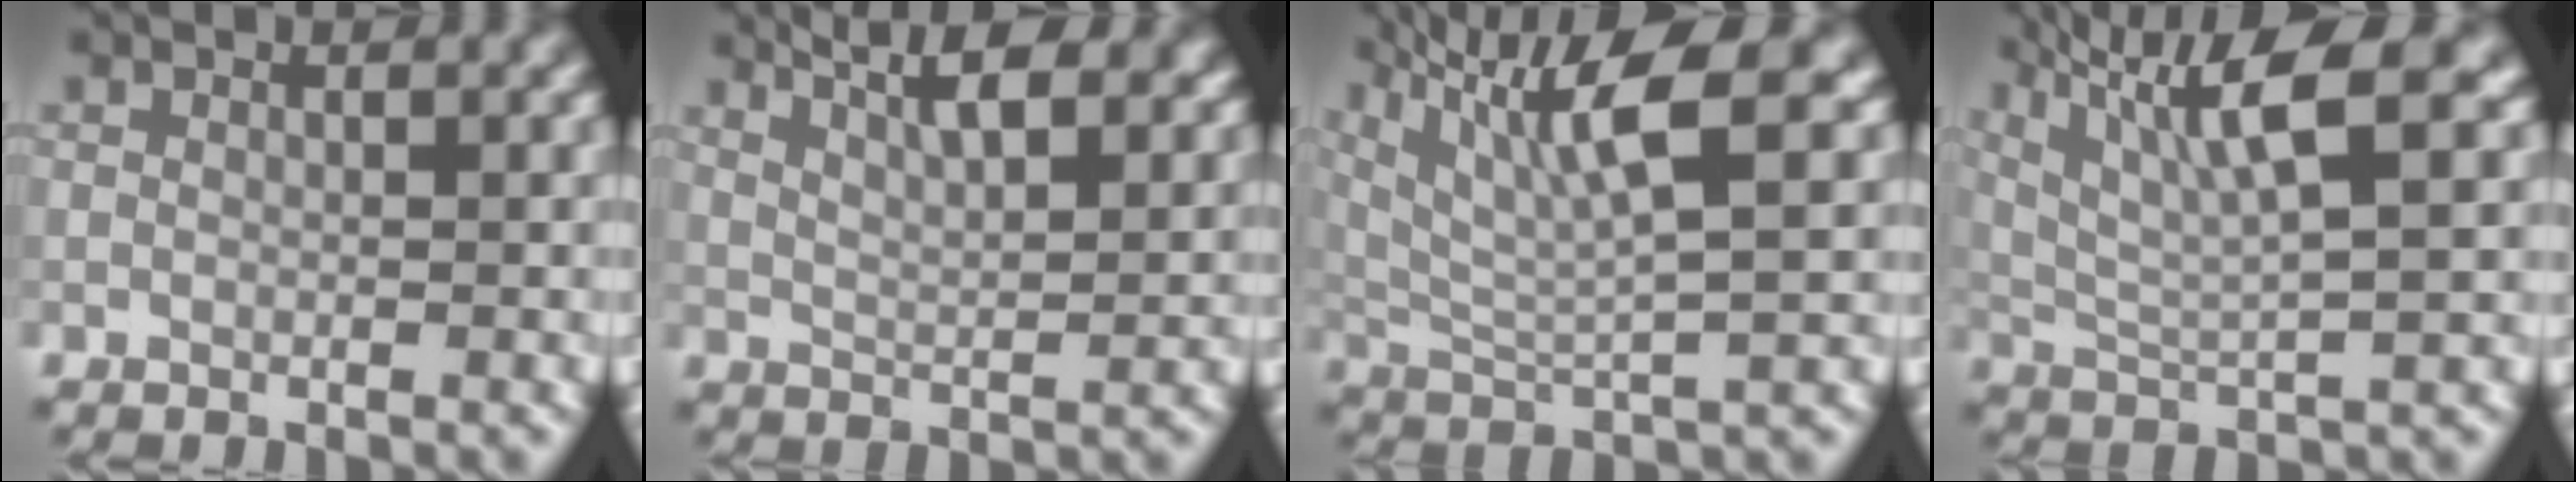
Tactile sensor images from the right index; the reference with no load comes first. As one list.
[{"total": 9.3, "force": [6.6, 3.4, 5.7], "torque": [-0.061, 0.033, 0.066]}, {"total": 9.4, "force": [5.0, 2.3, 7.6], "torque": [-0.144, 0.012, 0.093]}, {"total": 8.3, "force": [4.3, 2.1, 6.8], "torque": [-0.130, 0.012, 0.086]}]